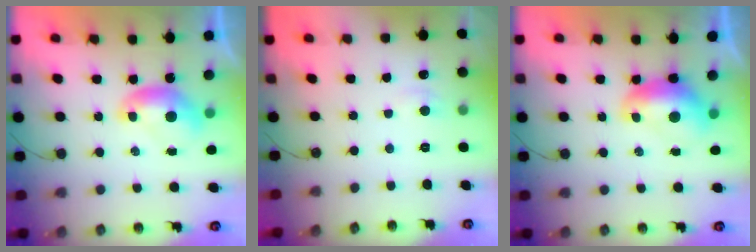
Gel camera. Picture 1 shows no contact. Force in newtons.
{"total": 1.9, "press": 1.8, "slide": 0.4}
{"total": 1.6, "press": 1.4, "slide": 0.6}